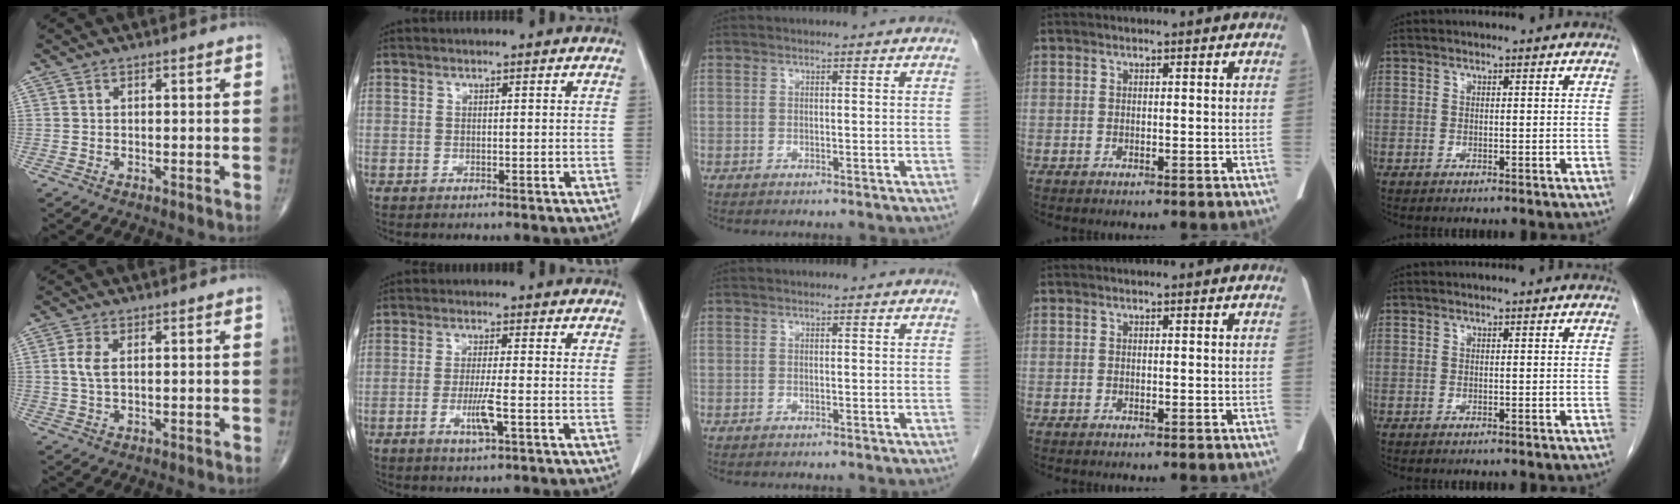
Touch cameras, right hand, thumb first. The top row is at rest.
{"thumb": {"total": 3.5, "force": [0.7, 1.7, 3.0], "torque": [-0.077, 0.004, 0.014]}, "index": {"total": 4.6, "force": [-1.5, 0.2, 4.4], "torque": [-0.088, -0.010, -0.027]}}